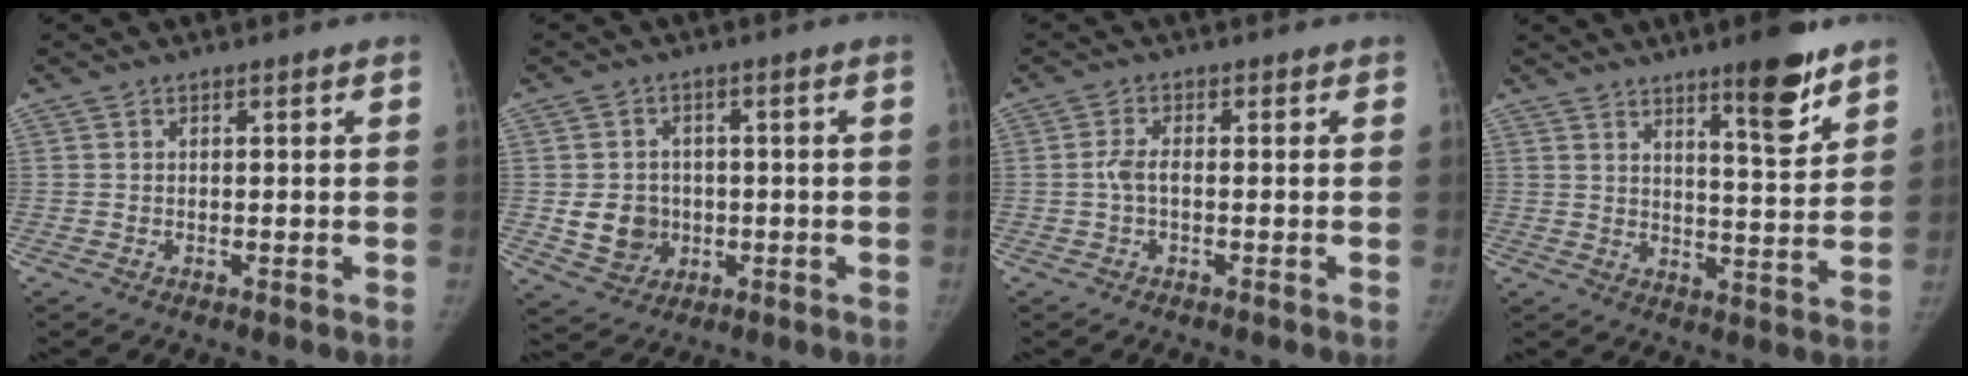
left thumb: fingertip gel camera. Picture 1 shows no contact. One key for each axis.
{"total": 6.8, "fx": -0.7, "fy": 6.1, "fz": 3.0, "tx": -0.019, "ty": 0.007, "tz": 0.000}
{"total": 2.7, "fx": -0.5, "fy": 1.2, "fz": 2.3, "tx": -0.048, "ty": 0.005, "tz": -0.015}
{"total": 9.7, "fx": 6.6, "fy": 1.7, "fz": 6.9, "tx": -0.085, "ty": -0.048, "tz": 0.098}